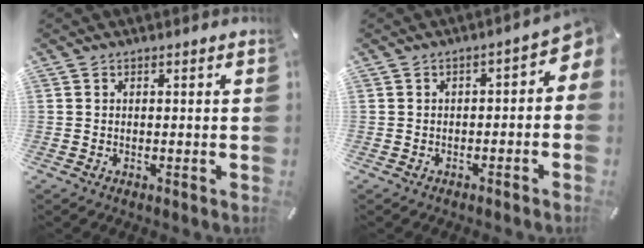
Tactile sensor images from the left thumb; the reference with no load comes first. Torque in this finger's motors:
{"motor_torque": [0.41, 0.15, 0.16, -0.06, 0.05]}